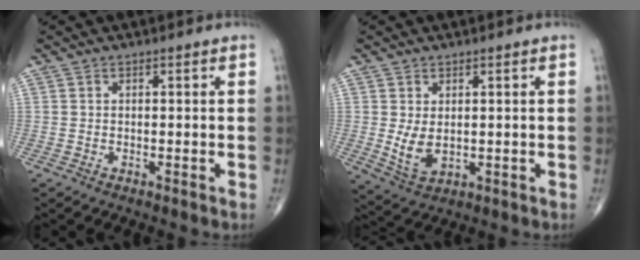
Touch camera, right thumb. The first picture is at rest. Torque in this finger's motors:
{"motor_torque": [-0.25, 0.66, 0.45, 0.31, 0.13]}